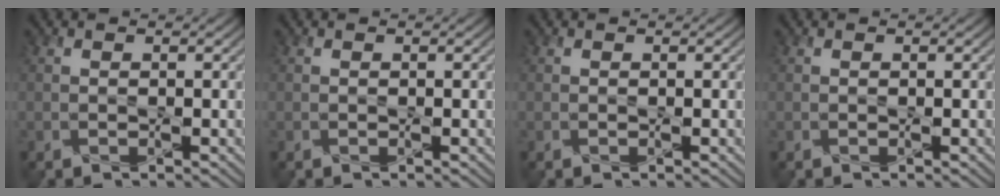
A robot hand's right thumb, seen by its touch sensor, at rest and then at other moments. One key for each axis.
{"total": 0.0}
{"total": 0.0}
{"total": 0.0}